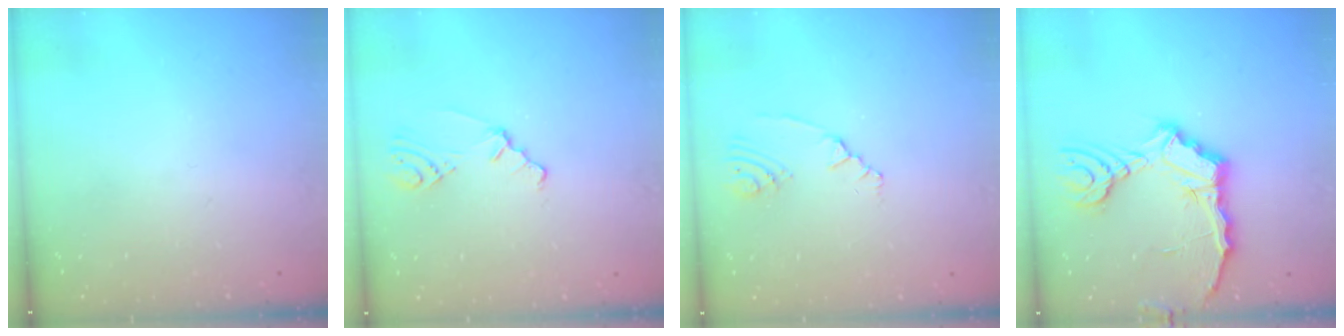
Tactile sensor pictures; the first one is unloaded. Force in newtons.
{"total": 1.8, "press": 1.7, "slide": 0.6}
{"total": 2.4, "press": 2.1, "slide": 1.2}
{"total": 11.2, "press": 11.1, "slide": 1.3}